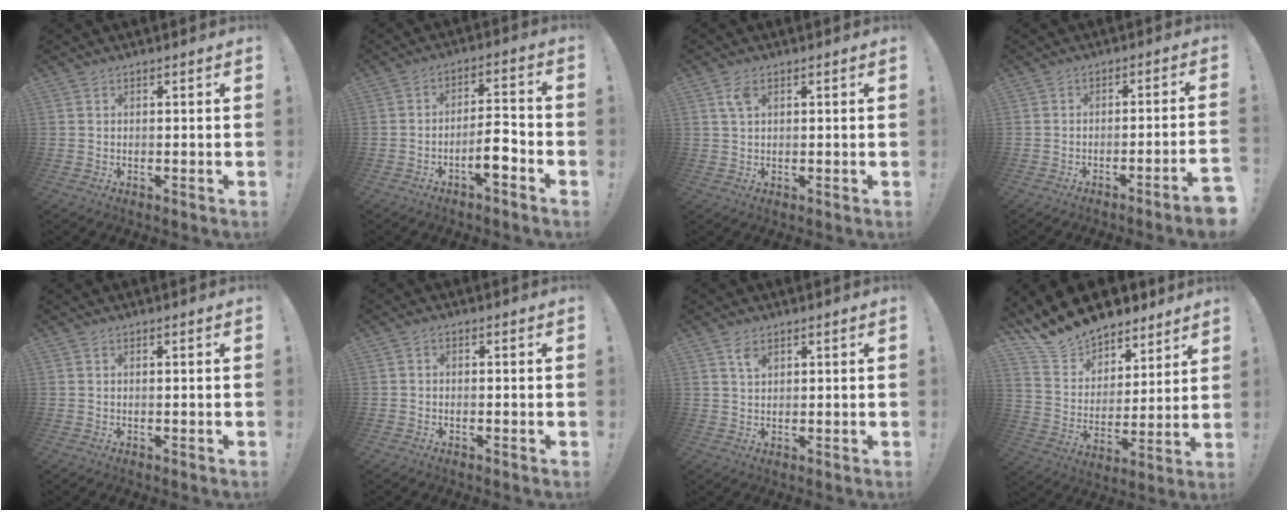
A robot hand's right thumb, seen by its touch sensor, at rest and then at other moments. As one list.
[{"total": 8.1, "force": [-4.5, 2.0, 6.4], "torque": [-0.103, 0.021, -0.078]}, {"total": 3.7, "force": [1.6, 1.7, 2.9], "torque": [-0.059, 0.003, 0.030]}, {"total": 5.2, "force": [-3.2, -0.5, 4.1], "torque": [-0.066, 0.006, -0.051]}, {"total": 0.0}, {"total": 1.1, "force": [-0.8, 0.6, 0.6], "torque": [-0.017, 0.006, -0.013]}, {"total": 3.2, "force": [2.0, 1.6, 2.0], "torque": [-0.024, -0.010, 0.032]}, {"total": 13.5, "force": [12.2, 5.4, 1.8], "torque": [-0.062, -0.103, 0.226]}]